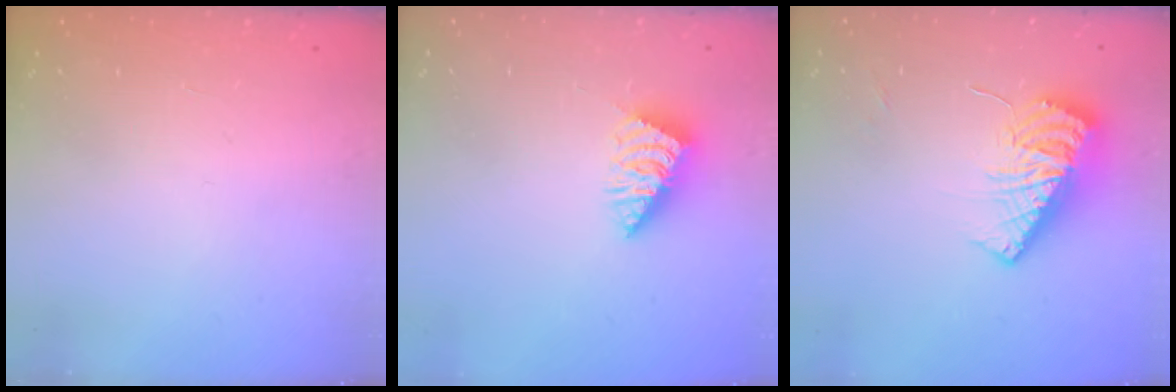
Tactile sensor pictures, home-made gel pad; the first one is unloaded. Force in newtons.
{"total": 2.1, "press": 2.1, "slide": 0.3}
{"total": 14.6, "press": 14.5, "slide": 1.3}